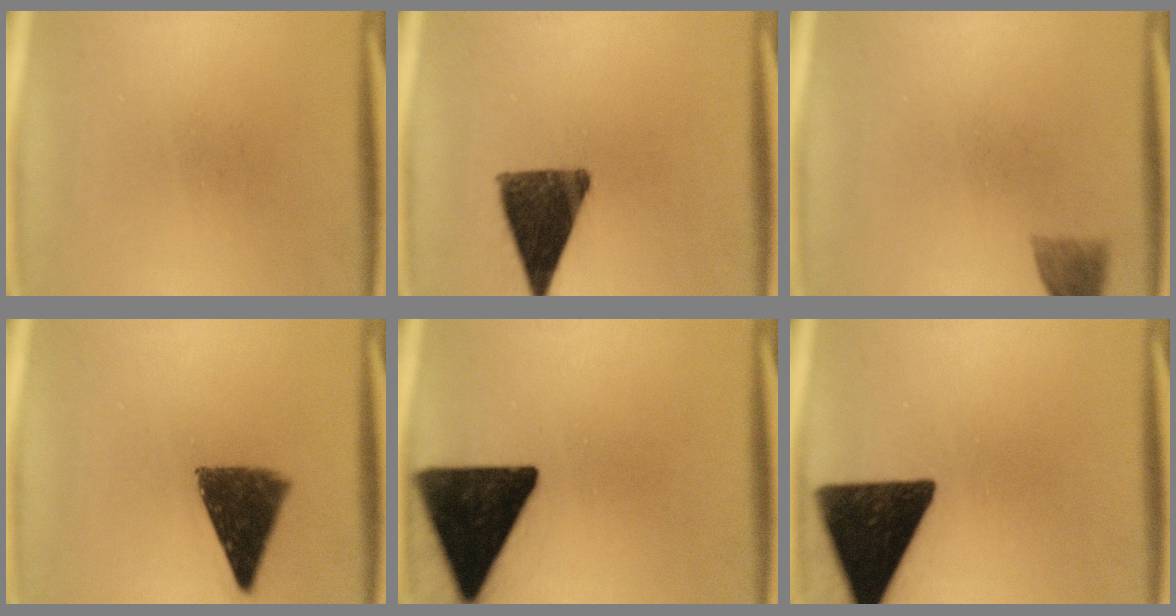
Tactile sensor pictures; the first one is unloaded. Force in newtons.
{"total": 12.2}
{"total": 3.1}
{"total": 10.4}
{"total": 17.7}
{"total": 16.6}